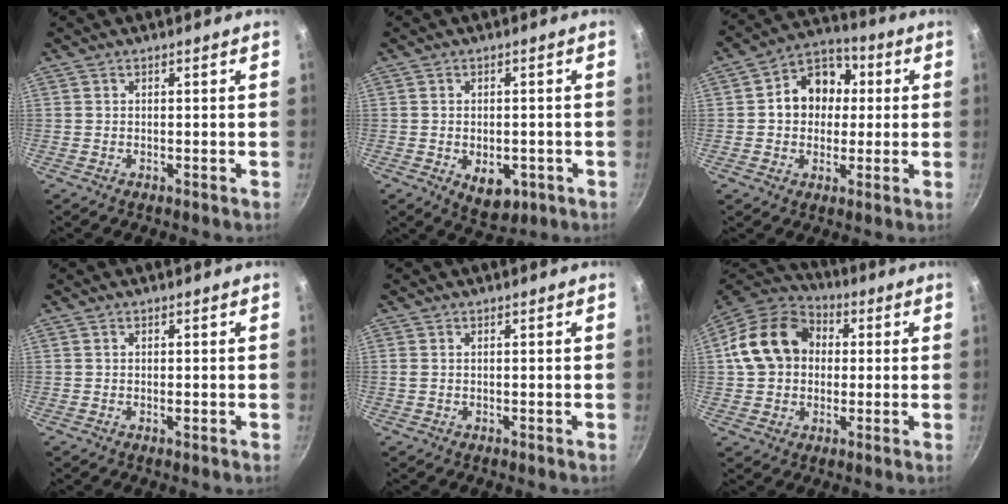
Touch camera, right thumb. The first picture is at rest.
{"total": 6.7, "force": [-2.1, 4.2, 4.8], "torque": [-0.048, 0.001, -0.018]}
{"total": 11.8, "force": [1.3, 9.7, 6.5], "torque": [-0.053, 0.020, 0.004]}
{"total": 0.8, "force": [-0.1, 0.3, 0.7], "torque": [-0.010, 0.001, -0.002]}
{"total": 1.0, "force": [0.2, 0.6, 0.8], "torque": [-0.016, 0.002, 0.004]}
{"total": 16.6, "force": [2.3, 13.2, 9.8], "torque": [-0.153, 0.032, 0.028]}